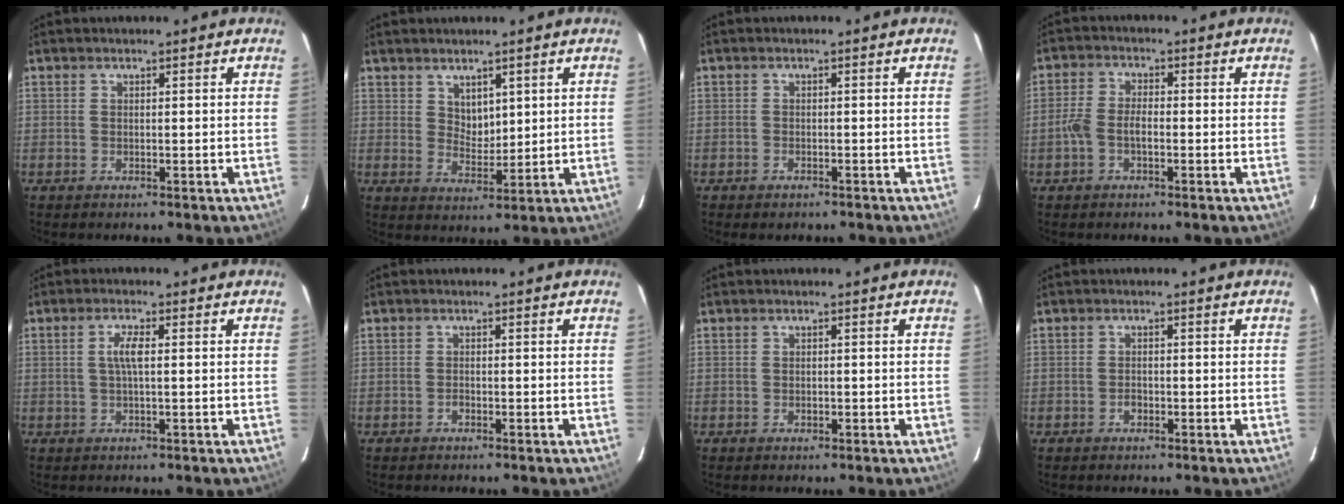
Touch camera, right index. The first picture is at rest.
{"total": 4.1, "force": [2.4, 2.7, 1.9], "torque": [-0.024, -0.001, 0.047]}
{"total": 1.5, "force": [-1.1, 0.9, 0.5], "torque": [-0.013, 0.000, -0.017]}
{"total": 4.2, "force": [-1.5, 2.2, 3.3], "torque": [-0.073, 0.008, -0.029]}
{"total": 3.1, "force": [0.3, 0.5, 3.0], "torque": [-0.061, 0.003, 0.005]}
{"total": 1.0, "force": [-0.6, 0.6, 0.5], "torque": [-0.008, 0.002, -0.010]}
{"total": 0.9, "force": [-0.3, 0.8, 0.3], "torque": [-0.003, -0.001, -0.003]}
{"total": 1.6, "force": [-0.7, 1.1, 0.8], "torque": [-0.015, 0.004, -0.011]}